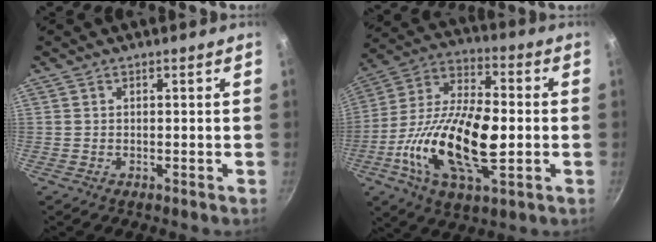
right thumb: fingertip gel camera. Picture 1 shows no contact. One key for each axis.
{"total": 21.6, "fx": -3.6, "fy": 9.9, "fz": 18.8, "tx": -0.349, "ty": 0.024, "tz": -0.076}